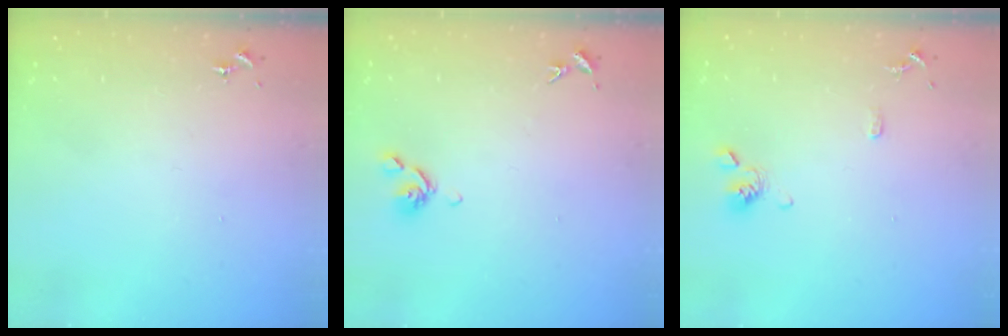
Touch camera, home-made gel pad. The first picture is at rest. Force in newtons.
{"total": 6.7, "press": 6.6, "slide": 1.5}
{"total": 9.1, "press": 8.9, "slide": 1.9}